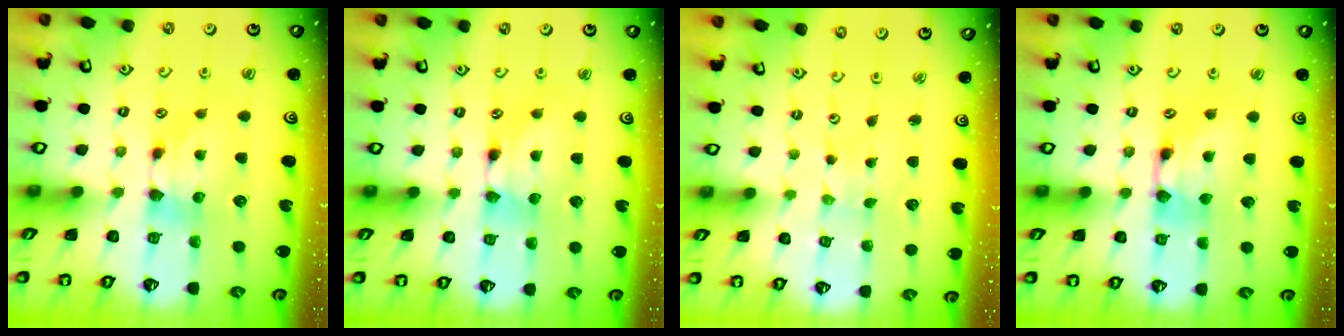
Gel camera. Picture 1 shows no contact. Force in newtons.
{"total": 2.1, "press": 2.1, "slide": 0.1}
{"total": 4.7, "press": 4.7, "slide": 0.2}
{"total": 3.0, "press": 3.0, "slide": 0.2}